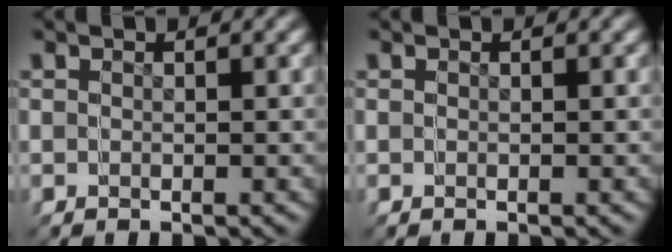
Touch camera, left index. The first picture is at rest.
{"total": 0.0}